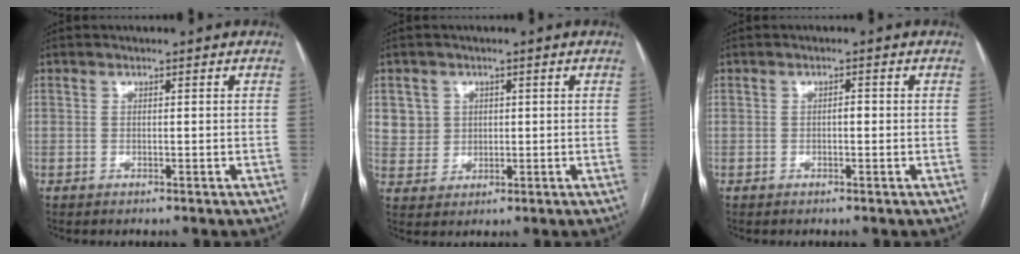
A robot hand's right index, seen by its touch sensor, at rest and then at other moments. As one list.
[{"total": 4.8, "force": [1.7, 4.5, 0.3], "torque": [-0.001, 0.010, 0.042]}, {"total": 0.9, "force": [-0.1, 0.4, 0.8], "torque": [-0.010, 0.002, -0.005]}]